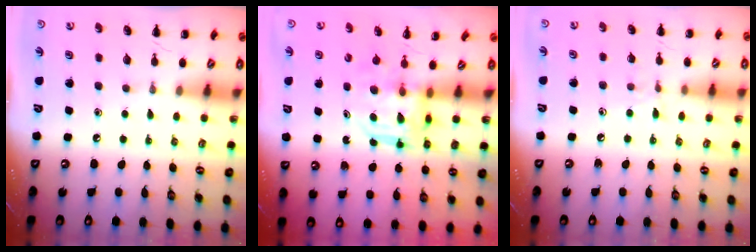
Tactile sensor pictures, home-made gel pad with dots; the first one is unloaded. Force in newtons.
{"total": 3.0, "press": 3.0, "slide": 0.2}
{"total": 5.7, "press": 5.3, "slide": 2.2}